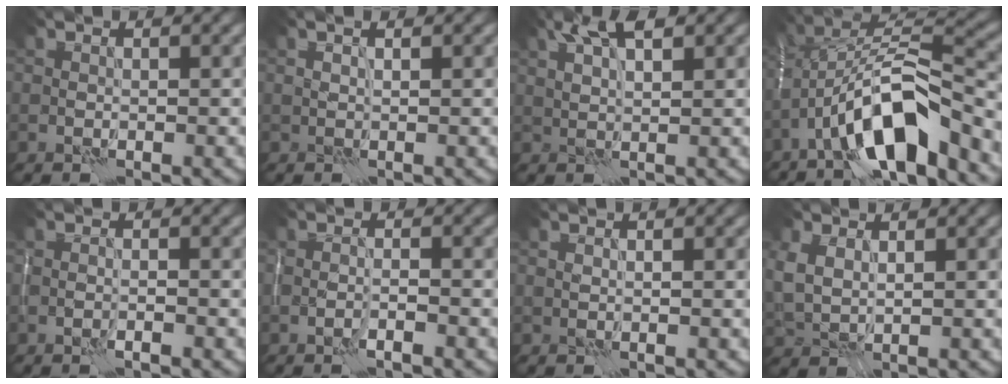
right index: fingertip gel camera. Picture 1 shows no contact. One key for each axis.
{"total": 1.1, "fx": 0.9, "fy": -0.6, "fz": -0.1, "tx": -0.001, "ty": 0.001, "tz": 0.020}
{"total": 3.4, "fx": 2.7, "fy": 0.3, "fz": 2.1, "tx": -0.046, "ty": 0.005, "tz": 0.054}
{"total": 10.2, "fx": -5.4, "fy": 3.2, "fz": 8.1, "tx": -0.143, "ty": 0.018, "tz": -0.100}
{"total": 0.7, "fx": -0.6, "fy": -0.3, "fz": 0.3, "tx": -0.010, "ty": 0.002, "tz": -0.011}
{"total": 1.0, "fx": -0.8, "fy": -0.4, "fz": 0.5, "tx": -0.011, "ty": 0.004, "tz": -0.017}
{"total": 0.9, "fx": 0.6, "fy": -0.7, "fz": -0.3, "tx": 0.003, "ty": -0.003, "tz": 0.013}
{"total": 2.1, "fx": 1.6, "fy": 0.9, "fz": 0.9, "tx": -0.036, "ty": -0.004, "tz": 0.039}